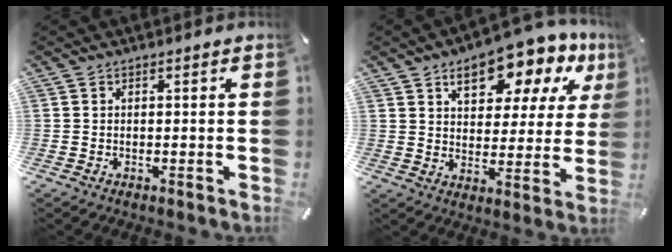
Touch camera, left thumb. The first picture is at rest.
{"total": 14.8, "force": [9.7, 7.7, 8.2], "torque": [-0.117, -0.051, 0.165]}